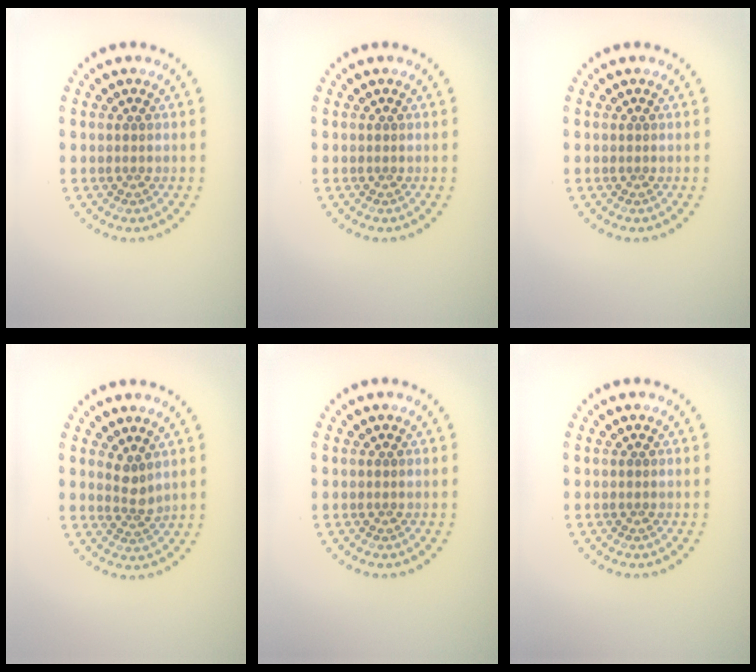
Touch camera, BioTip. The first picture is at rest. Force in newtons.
{"total": 0.0}
{"total": 0.0}
{"total": 1.8, "press": 1.3, "slide": 1.2}
{"total": 0.0}
{"total": 0.0}